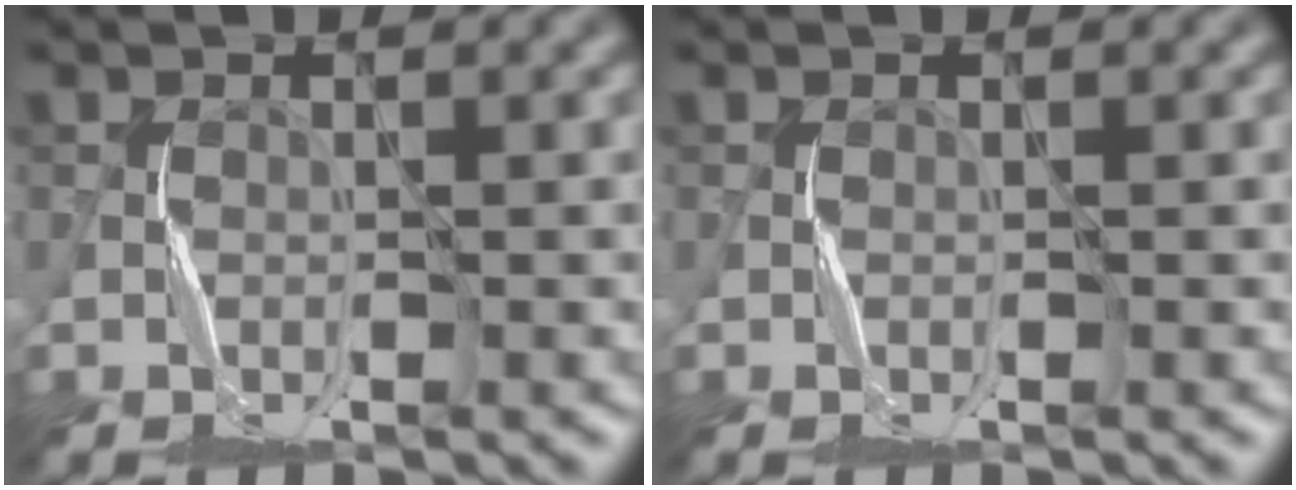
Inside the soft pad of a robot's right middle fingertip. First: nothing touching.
{"total": 0.0}